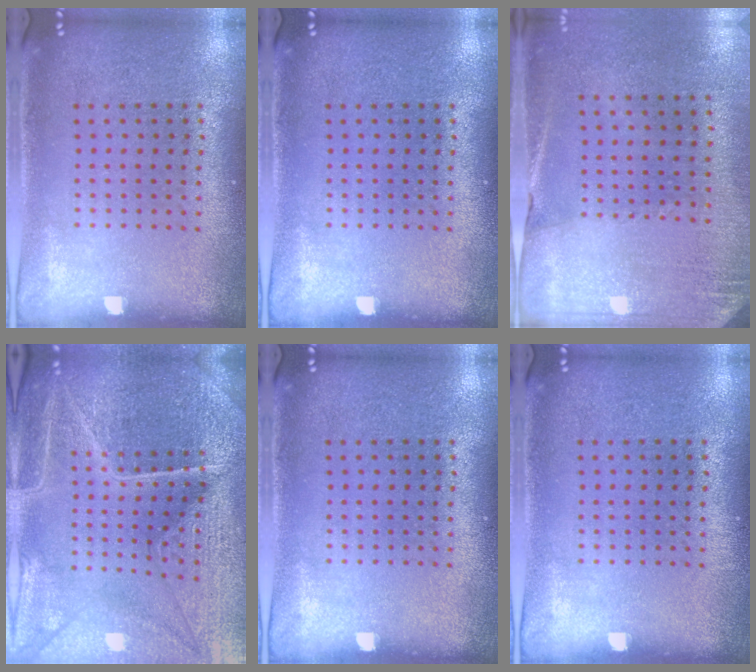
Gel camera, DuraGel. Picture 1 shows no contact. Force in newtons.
{"total": 0.0}
{"total": 2.7, "press": 2.4, "slide": 1.2}
{"total": 5.7, "press": 5.2, "slide": 2.2}
{"total": 0.0}
{"total": 0.0}